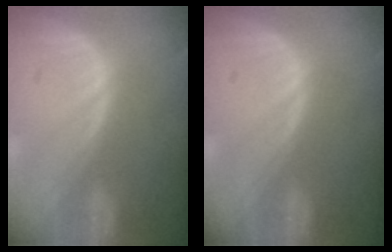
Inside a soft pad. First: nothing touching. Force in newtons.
{"total": 0.0}